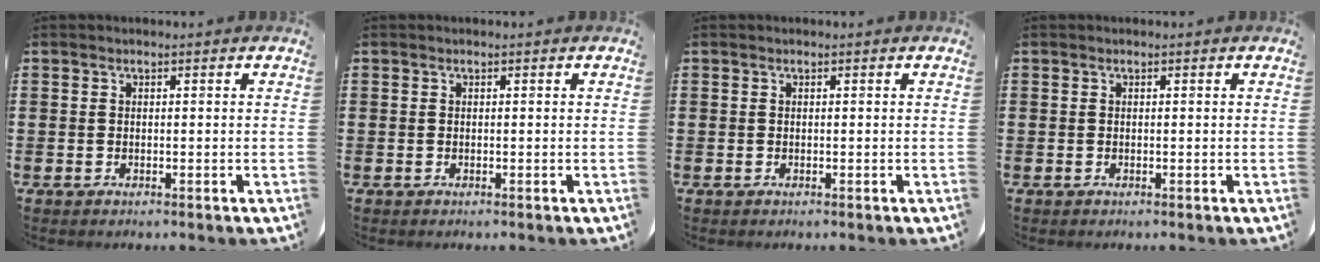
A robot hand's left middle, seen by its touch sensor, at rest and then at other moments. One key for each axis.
{"total": 0.0}
{"total": 0.0}
{"total": 0.0}